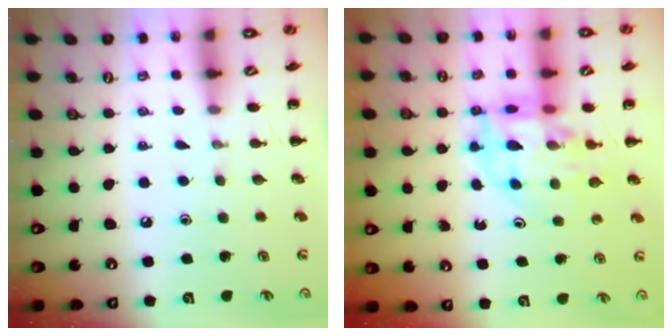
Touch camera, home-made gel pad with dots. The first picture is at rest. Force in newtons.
{"total": 11.2, "press": 10.7, "slide": 3.3}